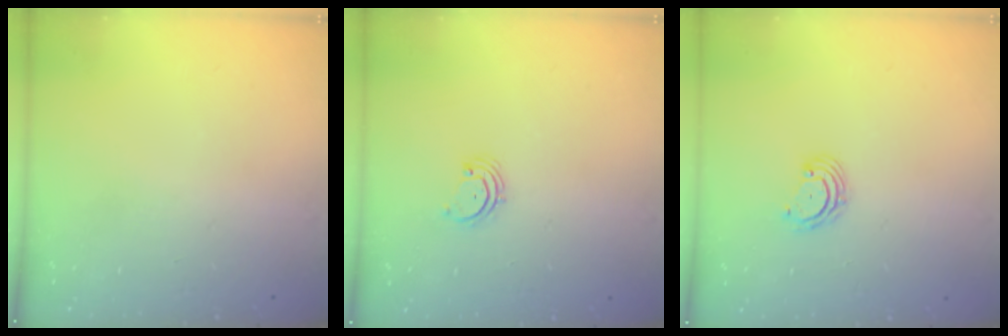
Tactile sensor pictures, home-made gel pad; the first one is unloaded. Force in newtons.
{"total": 1.7, "press": 1.6, "slide": 0.2}
{"total": 3.3, "press": 3.3, "slide": 0.4}